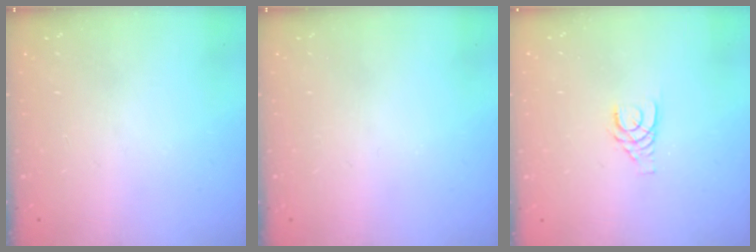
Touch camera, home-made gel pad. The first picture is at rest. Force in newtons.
{"total": 0.0}
{"total": 3.8, "press": 3.8, "slide": 0.4}